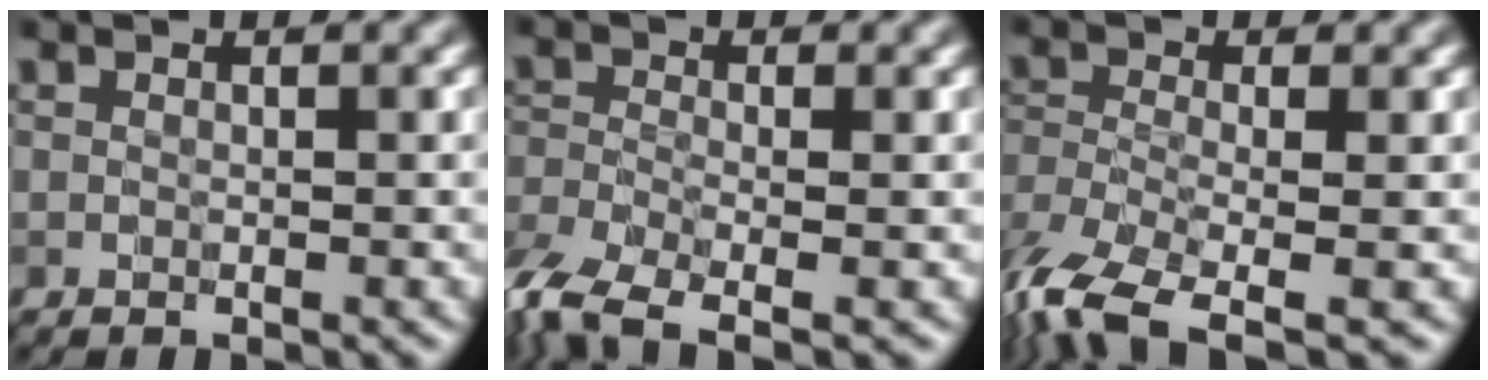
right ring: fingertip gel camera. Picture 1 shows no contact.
{"total": 6.1, "force": [-4.1, 2.2, 3.9], "torque": [-0.092, -0.019, -0.091]}
{"total": 8.0, "force": [-5.1, 2.7, 5.6], "torque": [-0.122, -0.020, -0.106]}